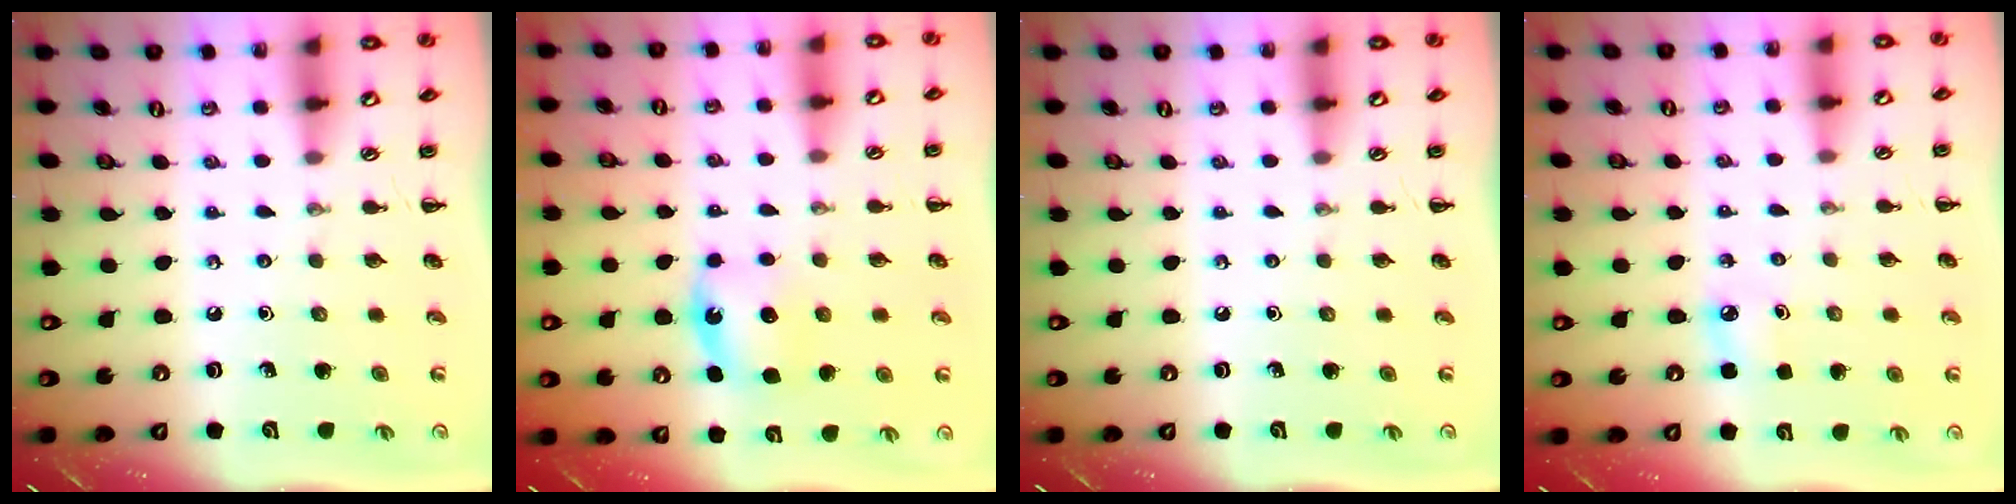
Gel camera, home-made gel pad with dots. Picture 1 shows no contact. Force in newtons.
{"total": 5.4, "press": 5.3, "slide": 0.9}
{"total": 0.0}
{"total": 4.2, "press": 4.0, "slide": 1.3}